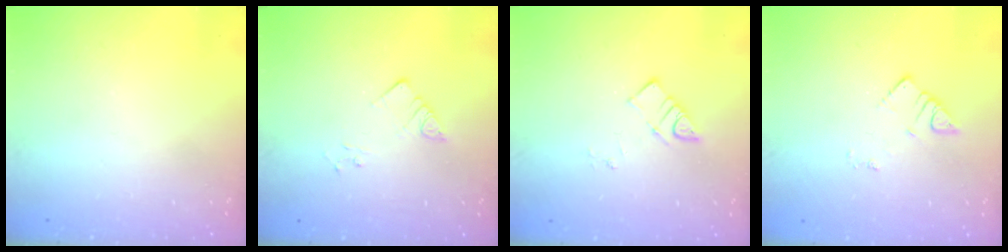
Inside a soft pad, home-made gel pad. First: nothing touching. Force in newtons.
{"total": 2.2, "press": 2.2, "slide": 0.2}
{"total": 3.6, "press": 3.6, "slide": 0.3}
{"total": 2.7, "press": 2.7, "slide": 0.4}